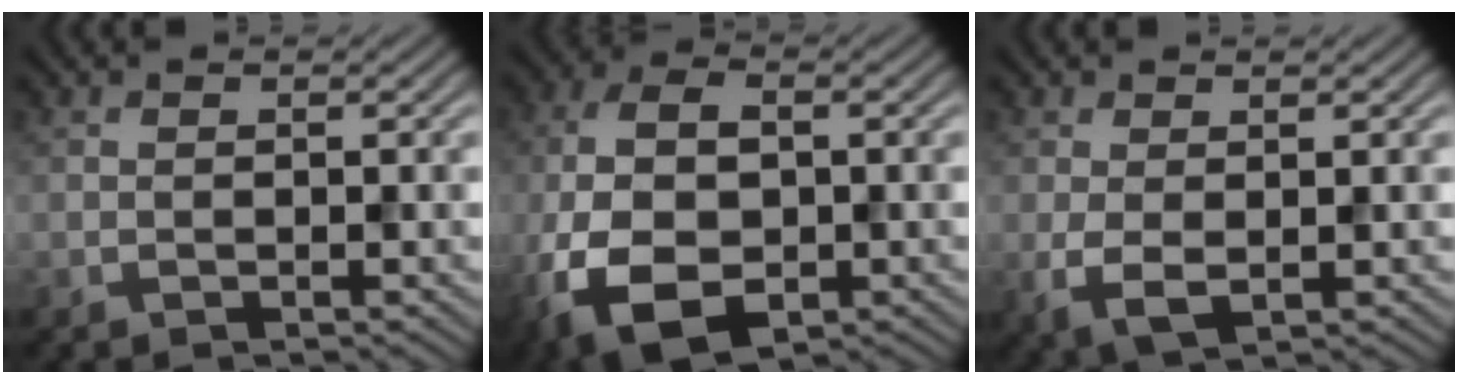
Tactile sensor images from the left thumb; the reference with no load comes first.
{"total": 11.6, "force": [-3.8, 6.8, 8.6], "torque": [-0.212, -0.021, -0.068]}
{"total": 2.9, "force": [0.2, 1.6, 2.4], "torque": [-0.063, -0.008, 0.006]}